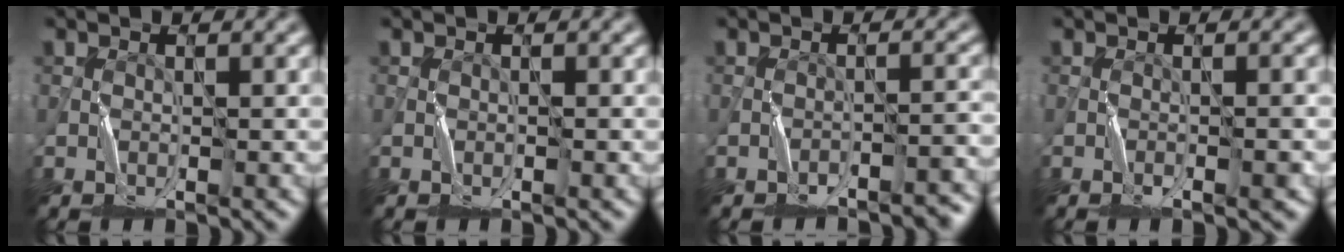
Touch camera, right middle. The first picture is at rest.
{"total": 0.0}
{"total": 2.8, "force": [-2.5, 0.4, 1.2], "torque": [-0.012, 0.014, -0.036]}
{"total": 2.2, "force": [-1.1, 0.3, 1.9], "torque": [-0.029, 0.006, -0.020]}